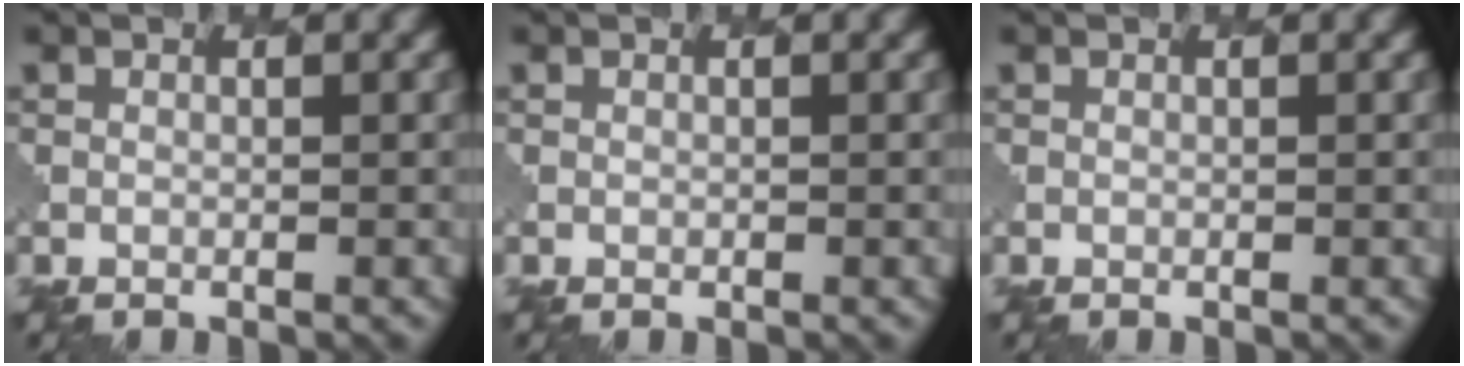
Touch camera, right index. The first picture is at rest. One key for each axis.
{"total": 0.0}
{"total": 0.0}